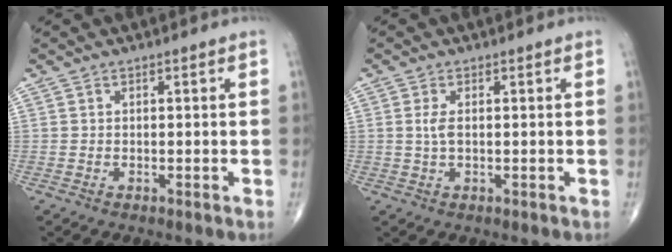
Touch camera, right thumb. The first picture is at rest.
{"total": 2.0, "force": [0.3, 0.8, 1.8], "torque": [-0.042, -0.001, 0.006]}